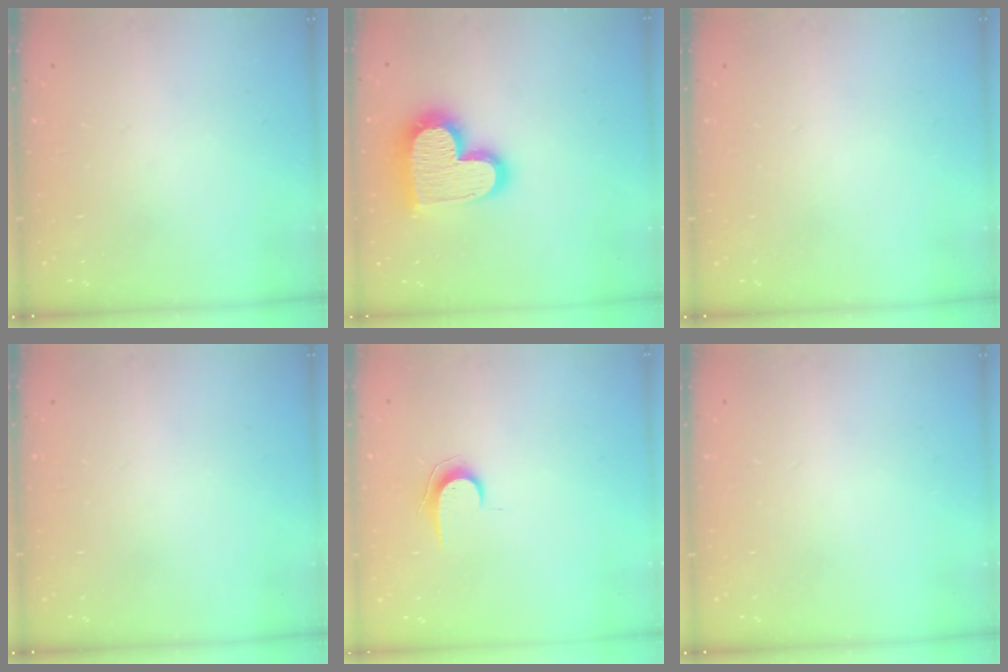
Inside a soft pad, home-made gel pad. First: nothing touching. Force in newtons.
{"total": 20.7, "press": 20.7, "slide": 1.5}
{"total": 0.0}
{"total": 0.0}
{"total": 6.7, "press": 6.7, "slide": 0.7}
{"total": 0.0}